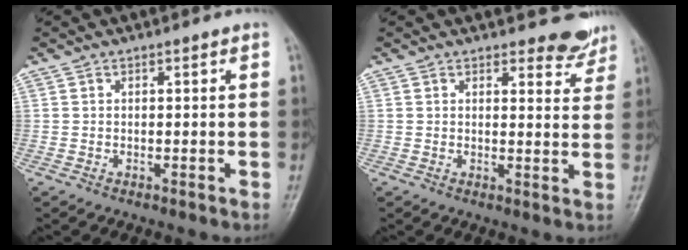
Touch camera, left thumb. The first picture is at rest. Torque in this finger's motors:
{"motor_torque": [0.01, -0.10, 0.12, -0.05, 0.04]}